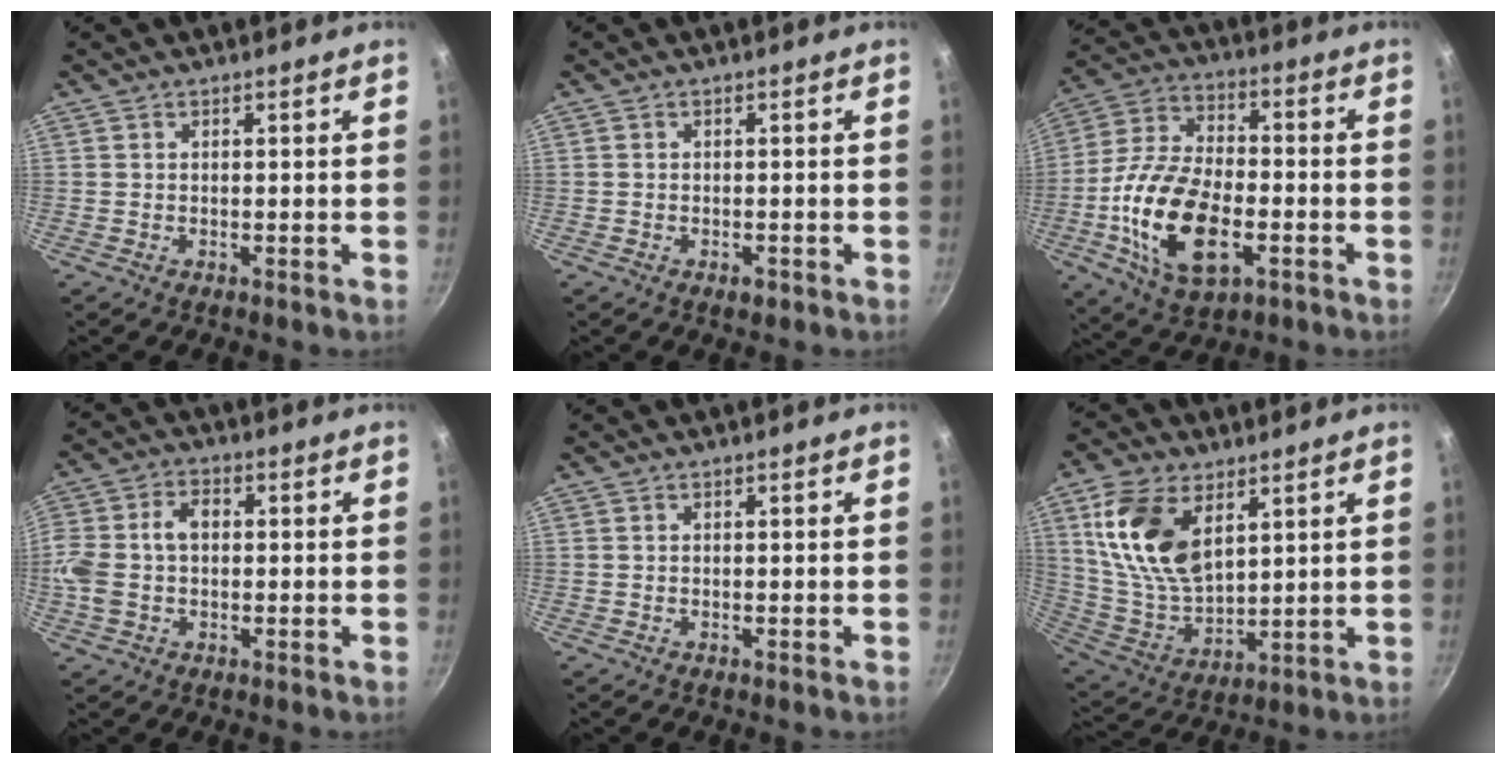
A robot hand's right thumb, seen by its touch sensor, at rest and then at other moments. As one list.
[{"total": 1.5, "force": [-0.9, 0.9, 1.0], "torque": [-0.014, 0.007, -0.011]}, {"total": 19.5, "force": [-5.2, 10.5, 15.6], "torque": [-0.293, 0.023, -0.098]}, {"total": 9.6, "force": [-0.1, 6.7, 6.8], "torque": [-0.133, 0.027, -0.012]}, {"total": 0.0}, {"total": 16.8, "force": [6.5, 9.6, 12.1], "torque": [-0.219, -0.027, 0.140]}]